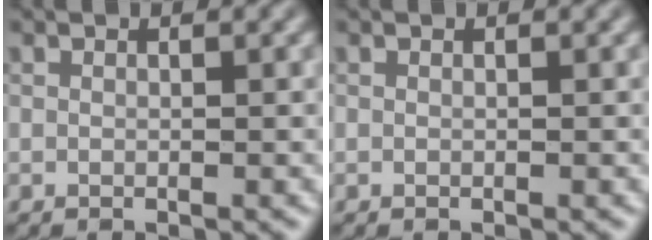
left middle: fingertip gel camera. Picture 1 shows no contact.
{"total": 0.0}